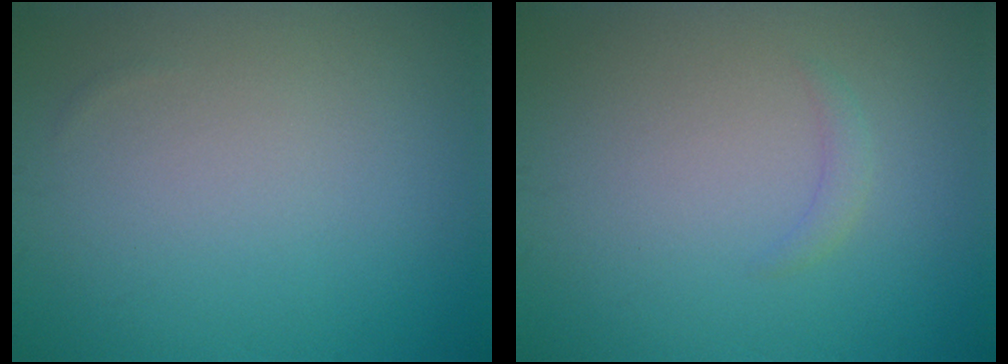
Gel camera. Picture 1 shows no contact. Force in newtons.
{"total": 0.8, "press": 0.8, "slide": 0.1}